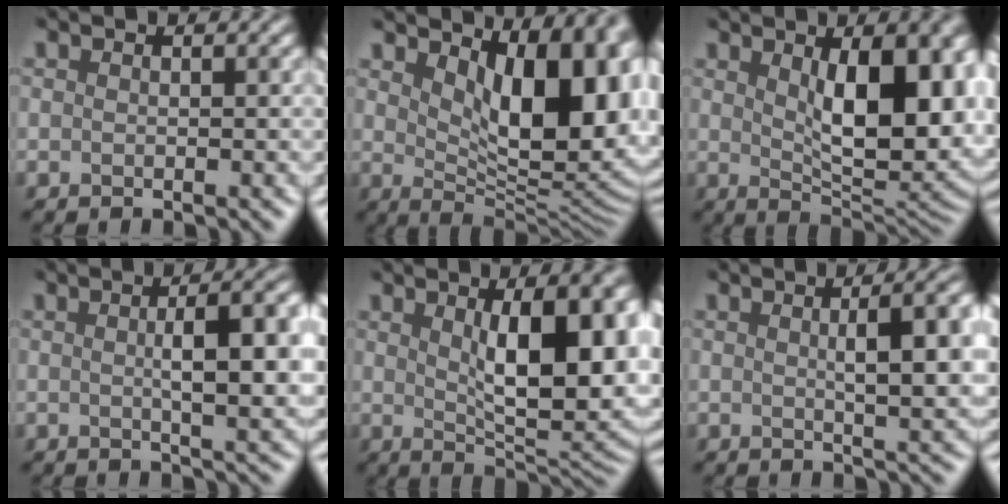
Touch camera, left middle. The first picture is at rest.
{"total": 10.3, "force": [3.2, 4.3, 8.8], "torque": [-0.103, -0.009, 0.056]}
{"total": 9.1, "force": [1.8, 2.9, 8.4], "torque": [-0.115, -0.007, 0.038]}
{"total": 6.0, "force": [0.4, 1.0, 5.9], "torque": [-0.077, 0.004, 0.010]}
{"total": 9.1, "force": [1.5, 2.1, 8.7], "torque": [-0.123, -0.012, 0.036]}
{"total": 5.7, "force": [0.7, 0.9, 5.6], "torque": [-0.066, 0.007, 0.014]}